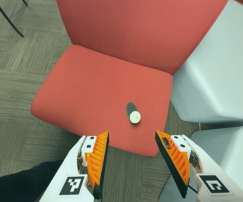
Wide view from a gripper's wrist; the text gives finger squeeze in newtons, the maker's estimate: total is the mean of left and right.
{"total": 0.0}